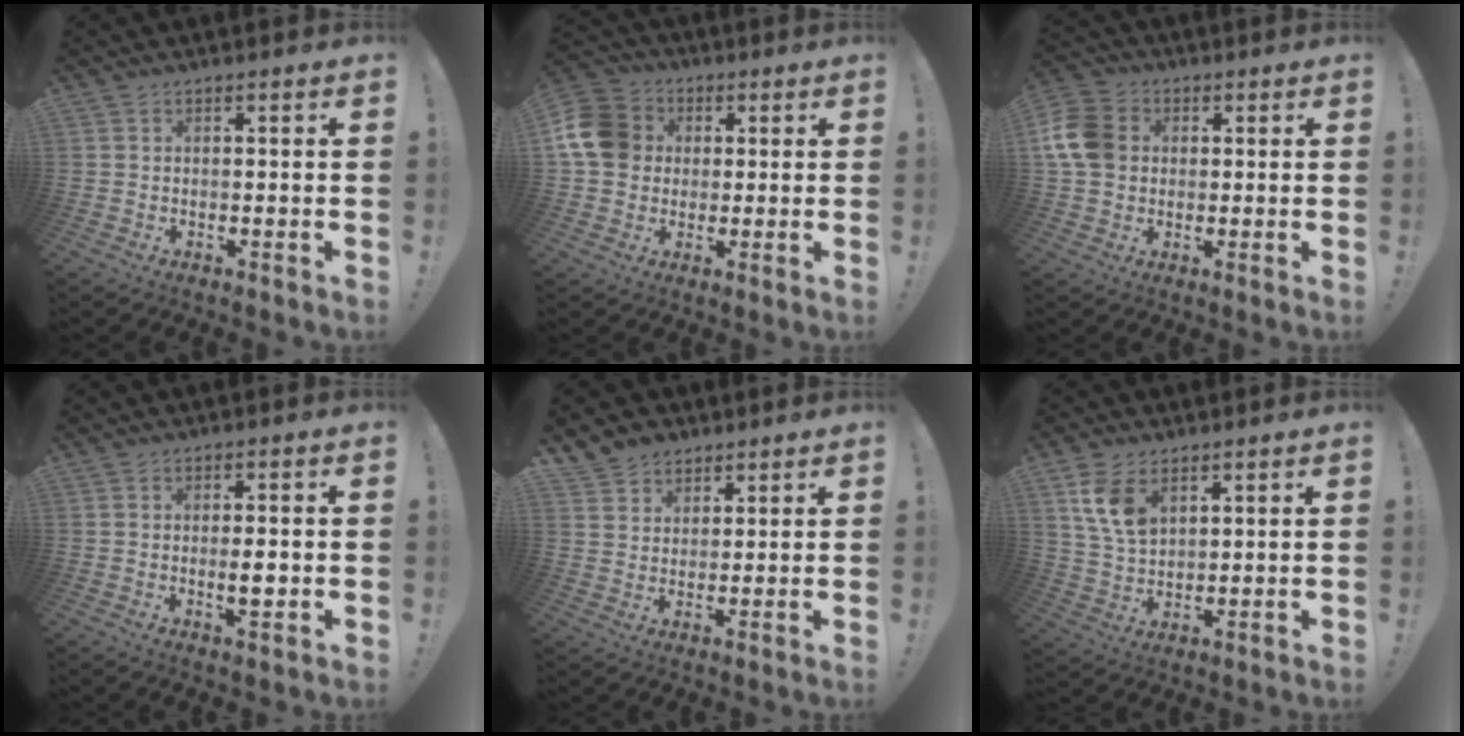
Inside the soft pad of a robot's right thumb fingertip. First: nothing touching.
{"total": 13.5, "force": [2.0, 11.6, 6.6], "torque": [-0.114, 0.002, 0.042]}
{"total": 12.0, "force": [1.7, 9.7, 6.9], "torque": [-0.131, 0.007, 0.036]}
{"total": 3.9, "force": [-0.4, 1.0, 3.7], "torque": [-0.046, -0.006, -0.009]}
{"total": 6.4, "force": [4.6, 4.5, 0.7], "torque": [-0.021, -0.028, 0.093]}
{"total": 9.7, "force": [4.8, 6.1, 5.8], "torque": [-0.099, -0.011, 0.096]}